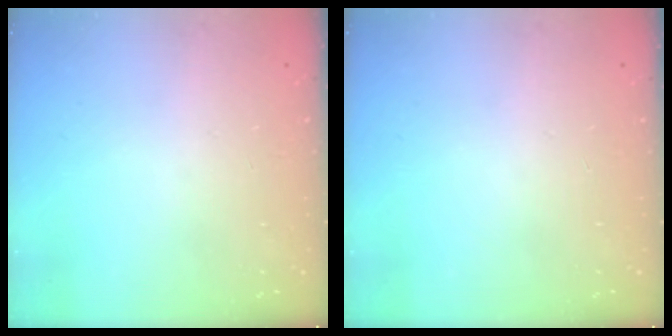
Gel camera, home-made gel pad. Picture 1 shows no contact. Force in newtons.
{"total": 0.0}